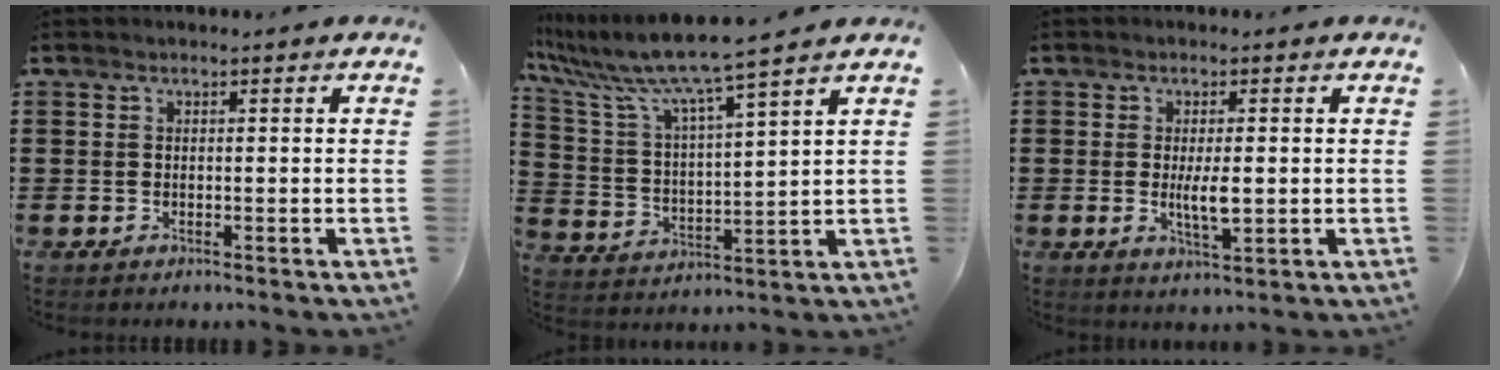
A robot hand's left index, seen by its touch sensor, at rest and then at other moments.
{"total": 8.5, "force": [7.3, -0.6, 4.4], "torque": [-0.118, -0.048, 0.117]}
{"total": 4.5, "force": [0.0, 1.2, 4.3], "torque": [-0.076, -0.006, -0.004]}